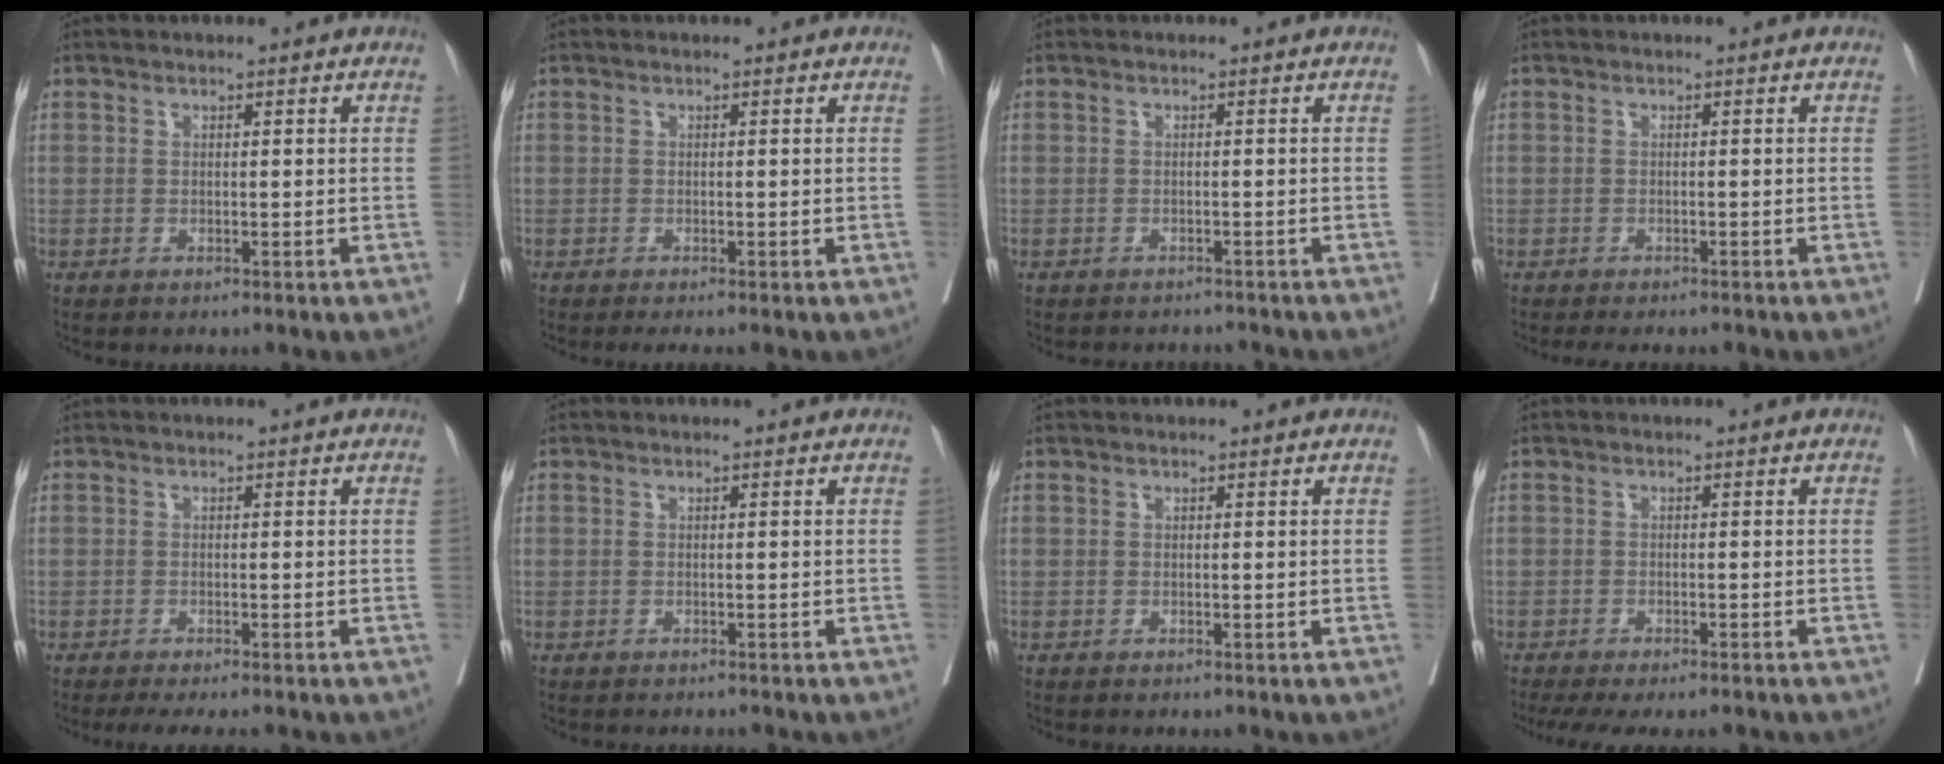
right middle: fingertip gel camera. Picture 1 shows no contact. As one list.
[{"total": 1.3, "force": [-1.1, -0.1, 0.6], "torque": [-0.006, -0.003, -0.016]}, {"total": 2.9, "force": [-2.8, 0.6, -0.1], "torque": [0.005, -0.006, -0.038]}, {"total": 4.8, "force": [-4.2, 1.4, 1.7], "torque": [-0.013, -0.007, -0.058]}, {"total": 4.4, "force": [-3.6, 0.6, 2.3], "torque": [-0.026, -0.010, -0.054]}, {"total": 1.7, "force": [-1.6, 0.5, 0.4], "torque": [-0.010, -0.004, -0.022]}, {"total": 0.0}, {"total": 9.7, "force": [-8.2, 2.7, 4.5], "torque": [-0.069, -0.013, -0.112]}]